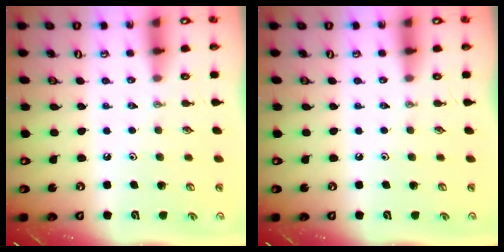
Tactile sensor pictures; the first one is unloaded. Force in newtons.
{"total": 0.0}